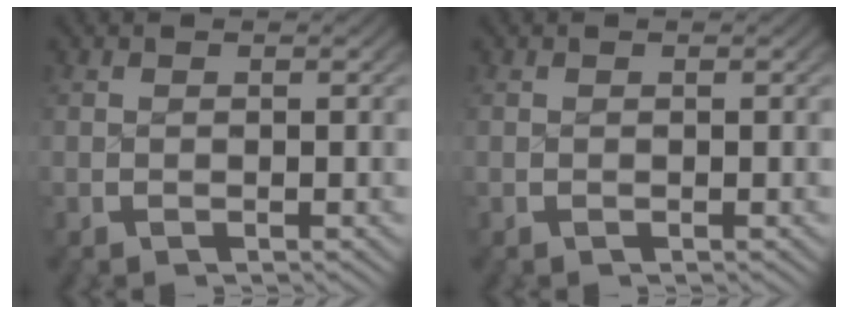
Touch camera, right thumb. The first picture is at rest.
{"total": 0.0}